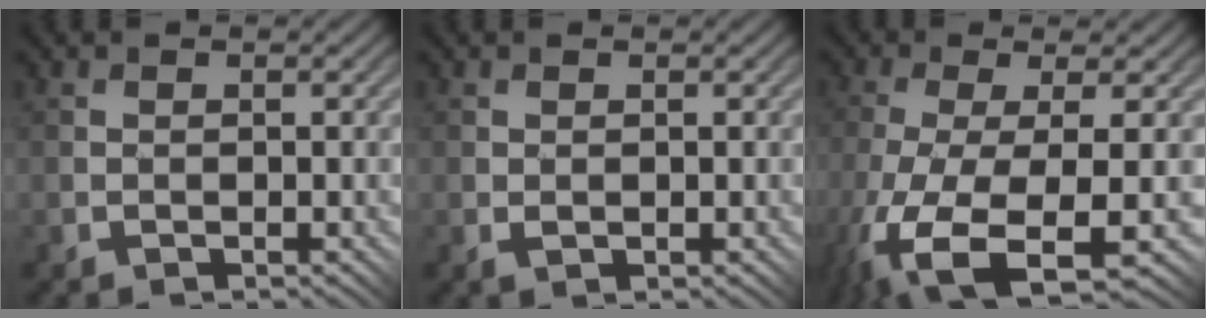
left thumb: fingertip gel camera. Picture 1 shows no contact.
{"total": 0.6, "force": [0.1, 0.4, 0.5], "torque": [-0.010, 0.000, 0.003]}
{"total": 11.4, "force": [-5.5, 3.0, 9.6], "torque": [-0.229, -0.027, -0.092]}